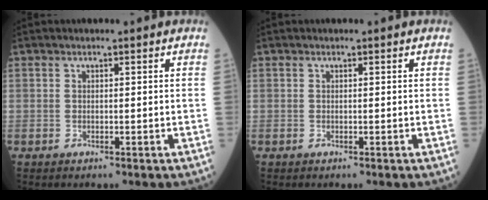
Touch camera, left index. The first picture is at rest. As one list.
[{"total": 0.0}]